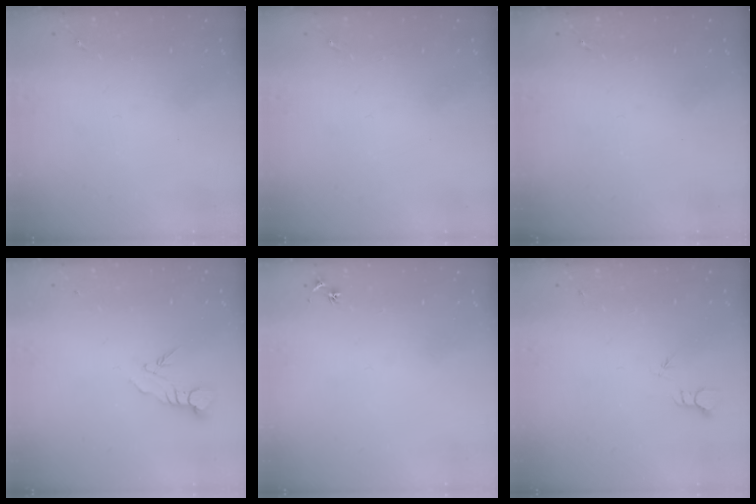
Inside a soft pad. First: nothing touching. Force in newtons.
{"total": 0.0}
{"total": 0.0}
{"total": 3.8, "press": 3.8, "slide": 0.2}
{"total": 3.0, "press": 2.9, "slide": 0.4}
{"total": 2.3, "press": 2.3, "slide": 0.1}